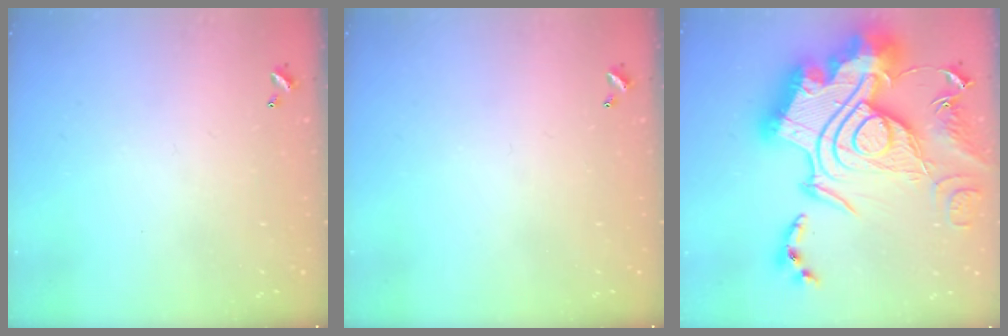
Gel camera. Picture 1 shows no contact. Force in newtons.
{"total": 0.0}
{"total": 0.8, "press": 0.8, "slide": 0.0}